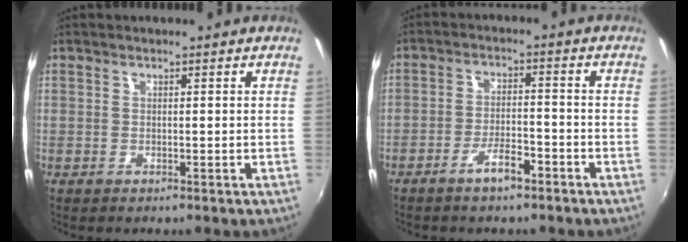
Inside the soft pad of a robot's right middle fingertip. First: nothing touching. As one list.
[{"total": 4.9, "force": [-3.5, 1.5, 3.0], "torque": [-0.067, 0.001, -0.058]}]